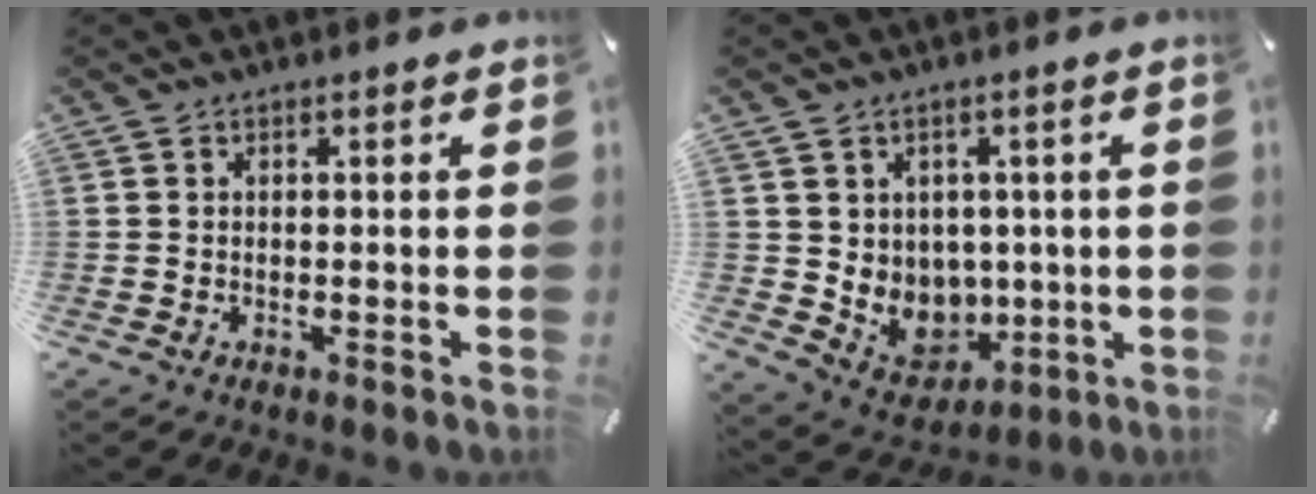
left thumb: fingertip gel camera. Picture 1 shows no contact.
{"total": 7.8, "force": [2.1, 7.4, 1.1], "torque": [-0.026, -0.029, 0.057]}